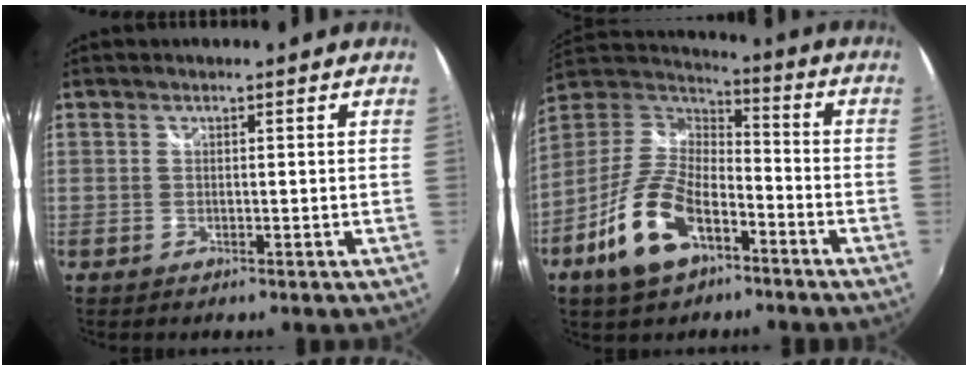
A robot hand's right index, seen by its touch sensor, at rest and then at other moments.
{"total": 16.1, "force": [-8.0, 8.1, 11.3], "torque": [-0.243, -0.007, -0.145]}